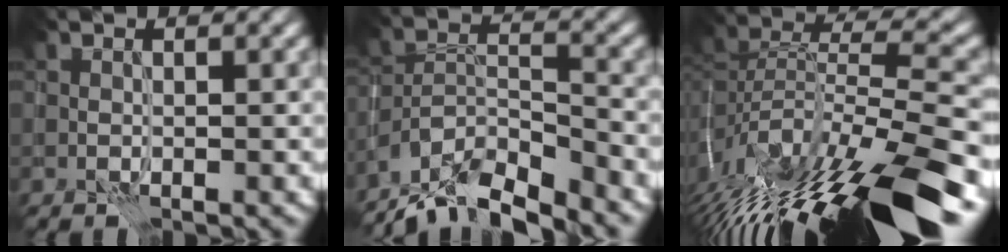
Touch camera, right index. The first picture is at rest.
{"total": 9.0, "force": [-7.9, 2.2, 3.6], "torque": [-0.058, 0.003, -0.138]}
{"total": 15.6, "force": [-9.5, 4.2, 11.6], "torque": [-0.218, 0.013, -0.162]}